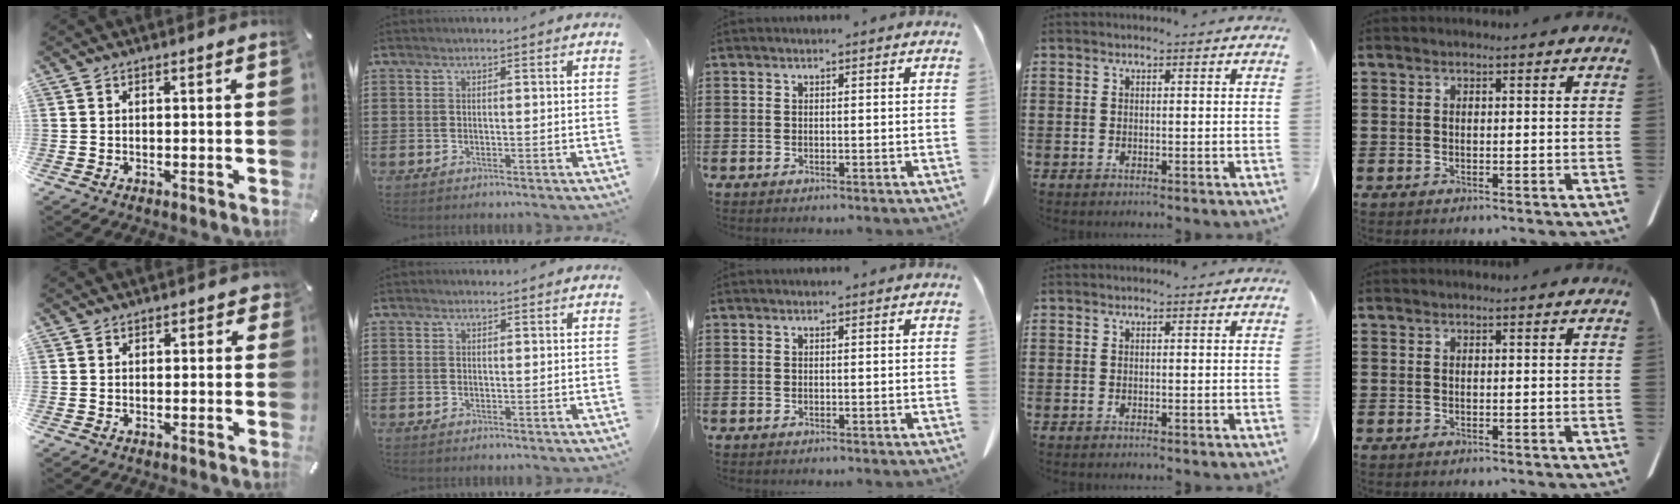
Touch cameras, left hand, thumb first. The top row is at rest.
{"thumb": {"total": 1.2, "force": [0.3, 1.1, 0.5], "torque": [0.006, -0.001, 0.001]}, "index": {"total": 0.6, "force": [0.5, 0.2, -0.1], "torque": [0.000, 0.001, 0.011]}}